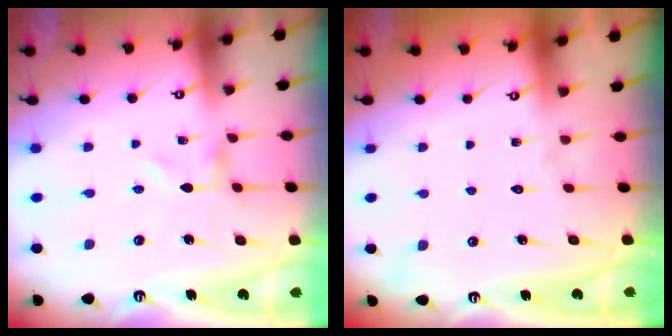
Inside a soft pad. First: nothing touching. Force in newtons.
{"total": 1.6, "press": 1.6, "slide": 0.2}